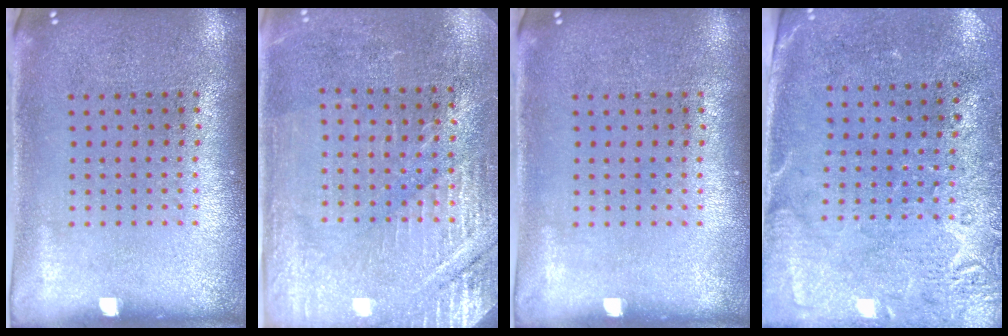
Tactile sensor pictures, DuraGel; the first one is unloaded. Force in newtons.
{"total": 2.9, "press": 2.9, "slide": 0.3}
{"total": 0.0}
{"total": 2.7, "press": 2.3, "slide": 1.5}